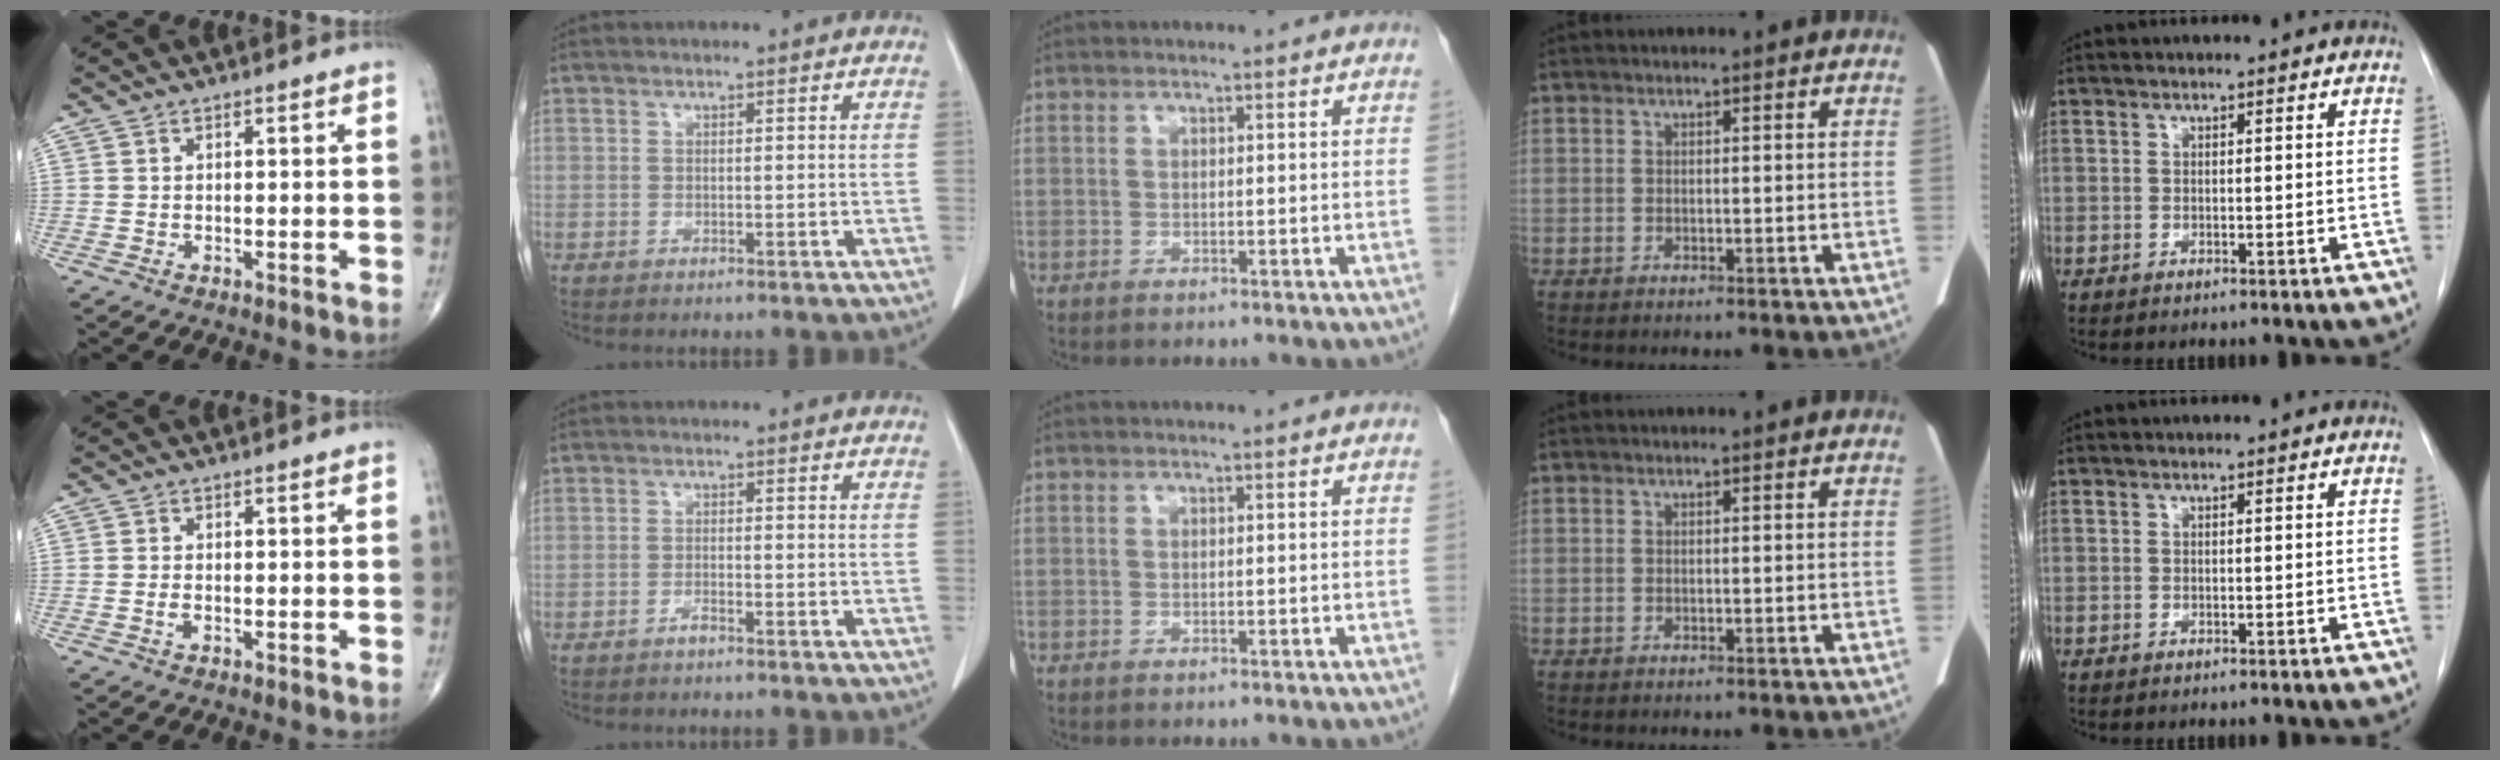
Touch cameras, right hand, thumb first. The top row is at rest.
{"thumb": {"total": 1.1, "force": [-0.3, 0.5, 0.9], "torque": [-0.020, -0.001, -0.006]}, "index": {"total": 1.1, "force": [-0.9, 0.1, 0.6], "torque": [-0.010, 0.003, -0.016]}}